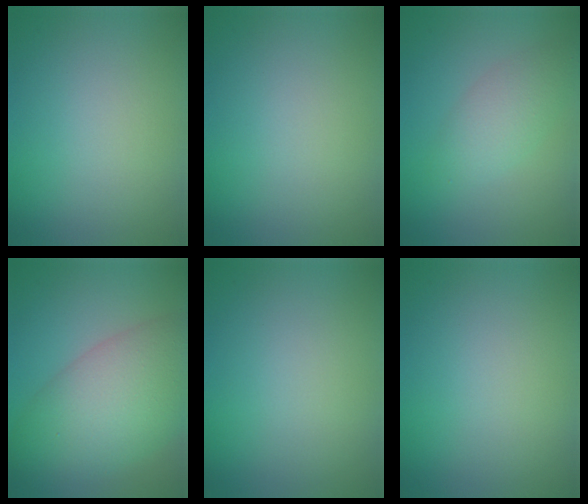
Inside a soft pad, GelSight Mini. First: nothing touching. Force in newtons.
{"total": 0.0}
{"total": 2.8, "press": 2.8, "slide": 0.2}
{"total": 9.0, "press": 9.0, "slide": 0.3}
{"total": 0.0}
{"total": 0.0}